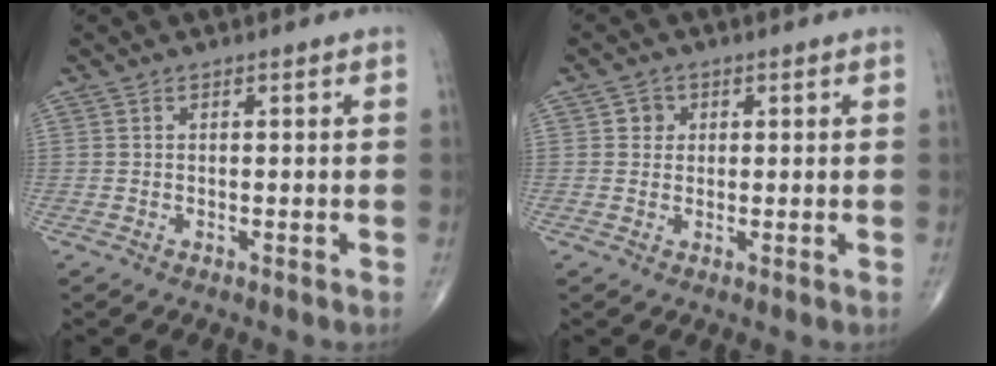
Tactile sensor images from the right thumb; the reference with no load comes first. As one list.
[{"total": 2.1, "force": [0.5, 2.0, 0.6], "torque": [0.004, 0.001, 0.003]}]